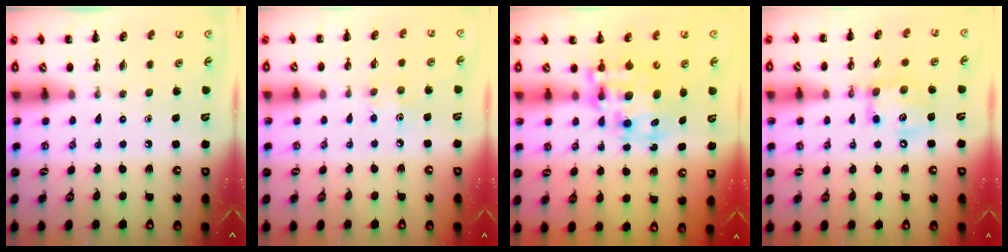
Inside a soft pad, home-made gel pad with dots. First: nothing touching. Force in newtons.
{"total": 4.4, "press": 4.3, "slide": 1.1}
{"total": 12.0, "press": 11.7, "slide": 2.8}
{"total": 12.8, "press": 12.7, "slide": 1.7}